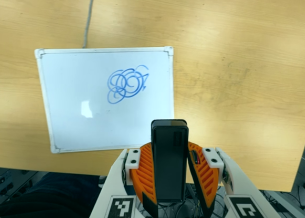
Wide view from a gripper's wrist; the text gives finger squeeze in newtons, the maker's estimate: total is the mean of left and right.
{"total": 5.7, "left": 4.7, "right": 6.7}